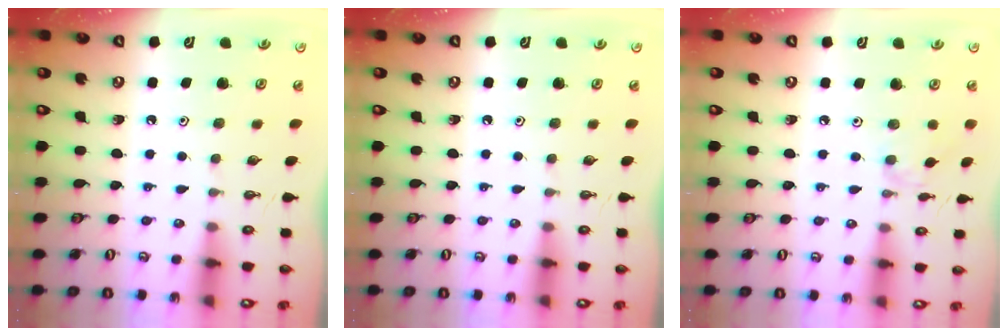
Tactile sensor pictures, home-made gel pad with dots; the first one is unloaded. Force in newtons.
{"total": 0.0}
{"total": 2.8, "press": 2.7, "slide": 0.6}